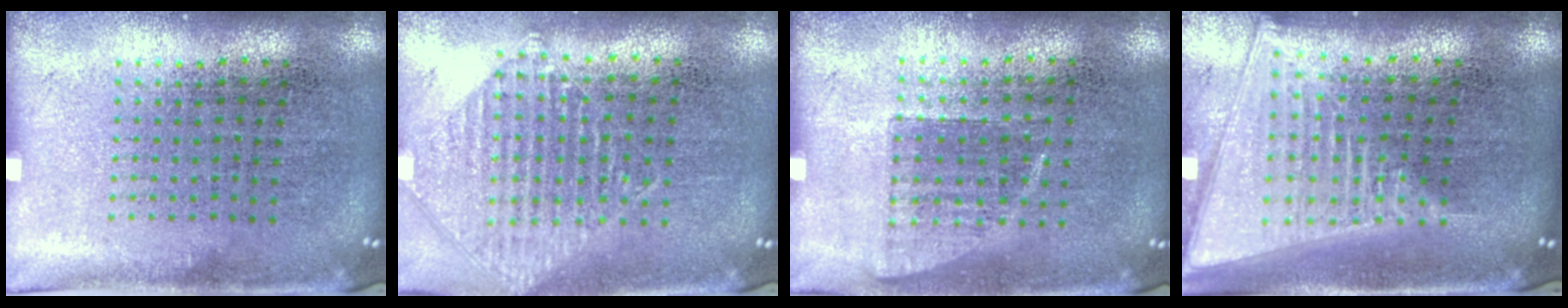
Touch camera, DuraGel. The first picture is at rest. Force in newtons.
{"total": 1.0, "press": 1.0, "slide": 0.1}
{"total": 0.7, "press": 0.7, "slide": 0.2}
{"total": 2.2, "press": 1.8, "slide": 1.2}